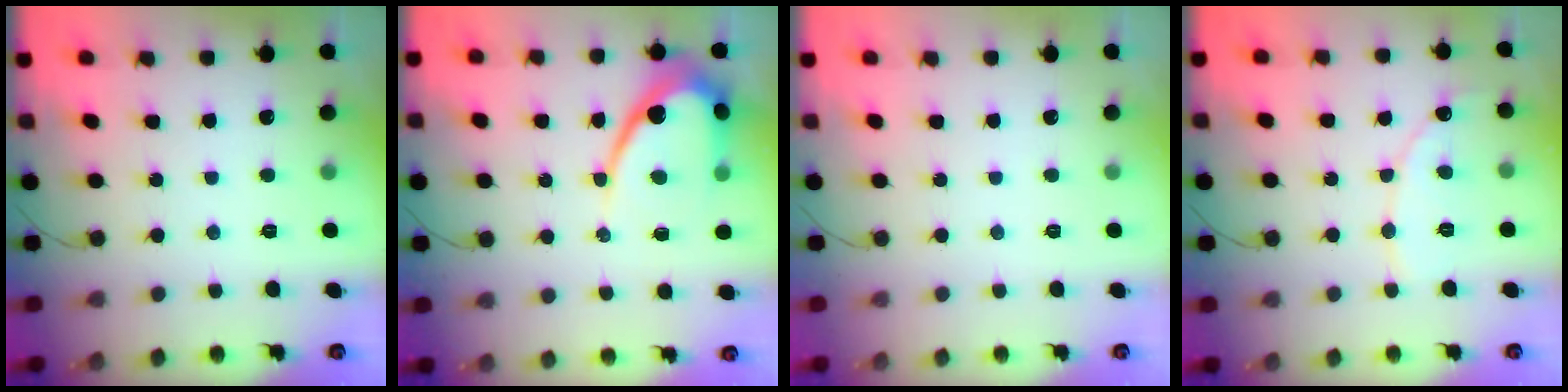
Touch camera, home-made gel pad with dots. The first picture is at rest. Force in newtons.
{"total": 10.8, "press": 10.8, "slide": 0.9}
{"total": 0.0}
{"total": 8.8, "press": 8.8, "slide": 0.8}